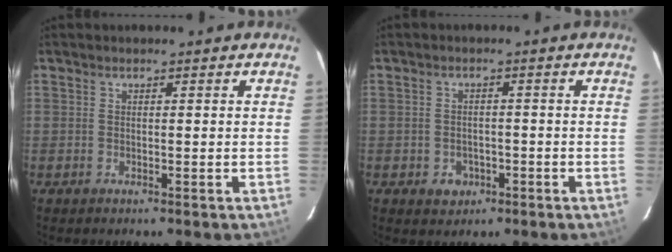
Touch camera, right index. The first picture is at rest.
{"total": 3.6, "force": [-1.5, 3.1, 1.2], "torque": [-0.029, 0.005, -0.010]}